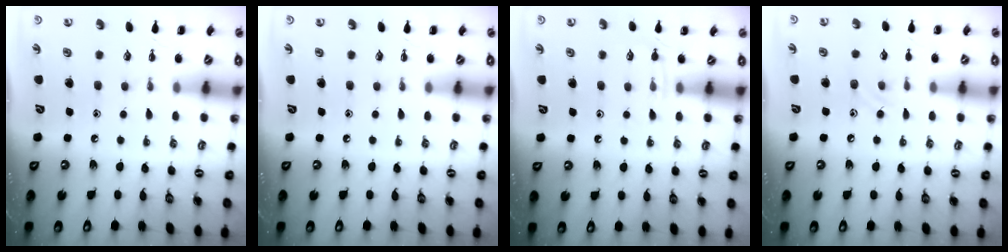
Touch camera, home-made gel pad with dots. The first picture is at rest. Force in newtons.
{"total": 0.0}
{"total": 4.4, "press": 4.2, "slide": 1.4}
{"total": 6.4, "press": 6.2, "slide": 1.6}